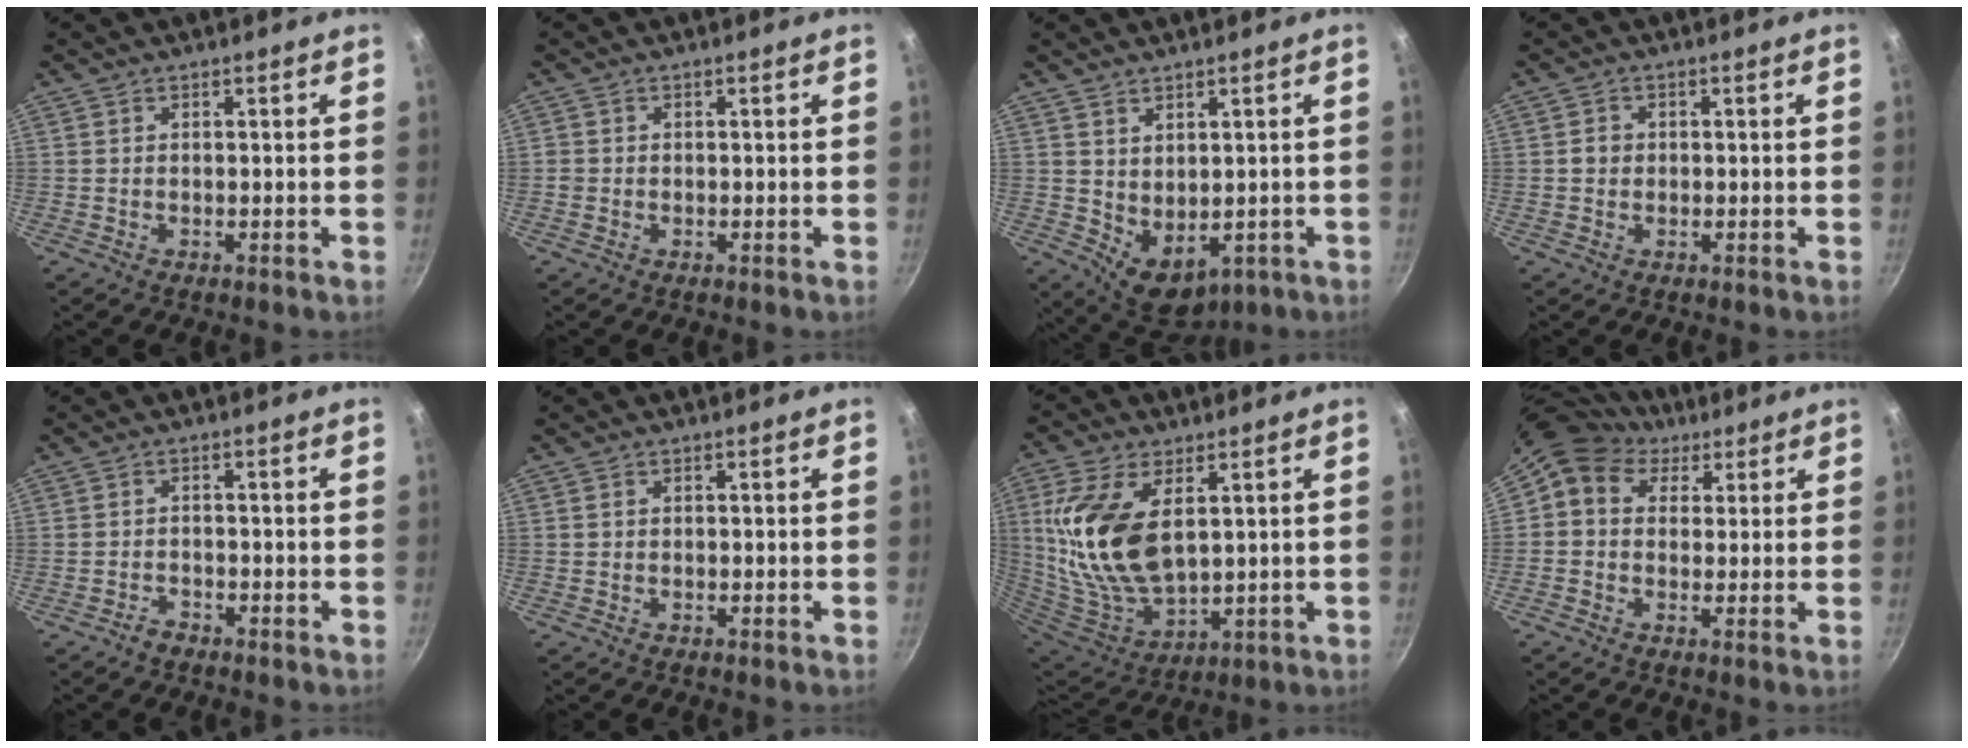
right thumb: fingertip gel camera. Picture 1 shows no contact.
{"total": 0.9, "force": [-0.3, 0.9, 0.2], "torque": [-0.003, 0.000, -0.007]}
{"total": 7.3, "force": [0.7, 5.2, 5.0], "torque": [-0.052, -0.015, 0.037]}
{"total": 2.0, "force": [0.0, 1.9, 0.8], "torque": [-0.004, 0.007, -0.003]}
{"total": 1.8, "force": [-1.5, 0.9, 0.4], "torque": [-0.003, 0.020, -0.026]}
{"total": 0.6, "force": [0.0, 0.6, 0.2], "torque": [0.000, 0.002, -0.001]}
{"total": 19.3, "force": [4.3, 10.8, 15.4], "torque": [-0.307, -0.028, 0.096]}
{"total": 9.0, "force": [4.8, 6.9, 3.1], "torque": [-0.034, -0.002, 0.063]}